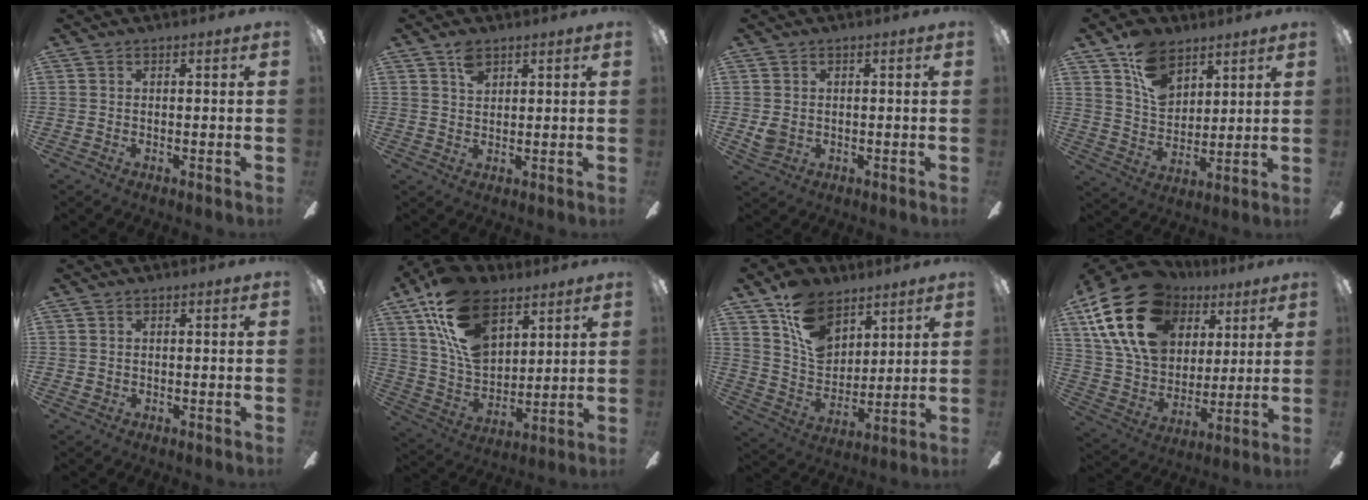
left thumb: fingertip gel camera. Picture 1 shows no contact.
{"total": 3.7, "force": [2.5, 2.1, 1.8], "torque": [-0.033, -0.002, 0.045]}
{"total": 2.9, "force": [0.5, 2.5, 1.4], "torque": [-0.019, 0.001, 0.010]}
{"total": 11.8, "force": [7.2, 7.6, 5.4], "torque": [-0.099, -0.028, 0.139]}
{"total": 0.8, "force": [0.4, 0.7, 0.0], "torque": [0.000, 0.004, 0.007]}
{"total": 19.9, "force": [10.9, 11.6, 11.9], "torque": [-0.256, -0.044, 0.200]}
{"total": 14.3, "force": [8.7, 9.3, 6.4], "torque": [-0.115, -0.040, 0.170]}
{"total": 23.4, "force": [10.5, 16.2, 13.2], "torque": [-0.255, -0.030, 0.191]}